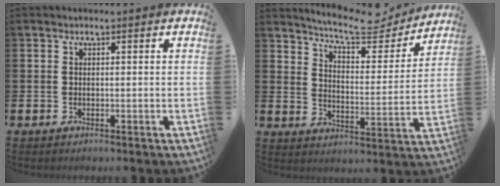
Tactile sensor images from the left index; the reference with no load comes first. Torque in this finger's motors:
{"motor_torque": [1.02, -1.12, 0.39, 0.06]}